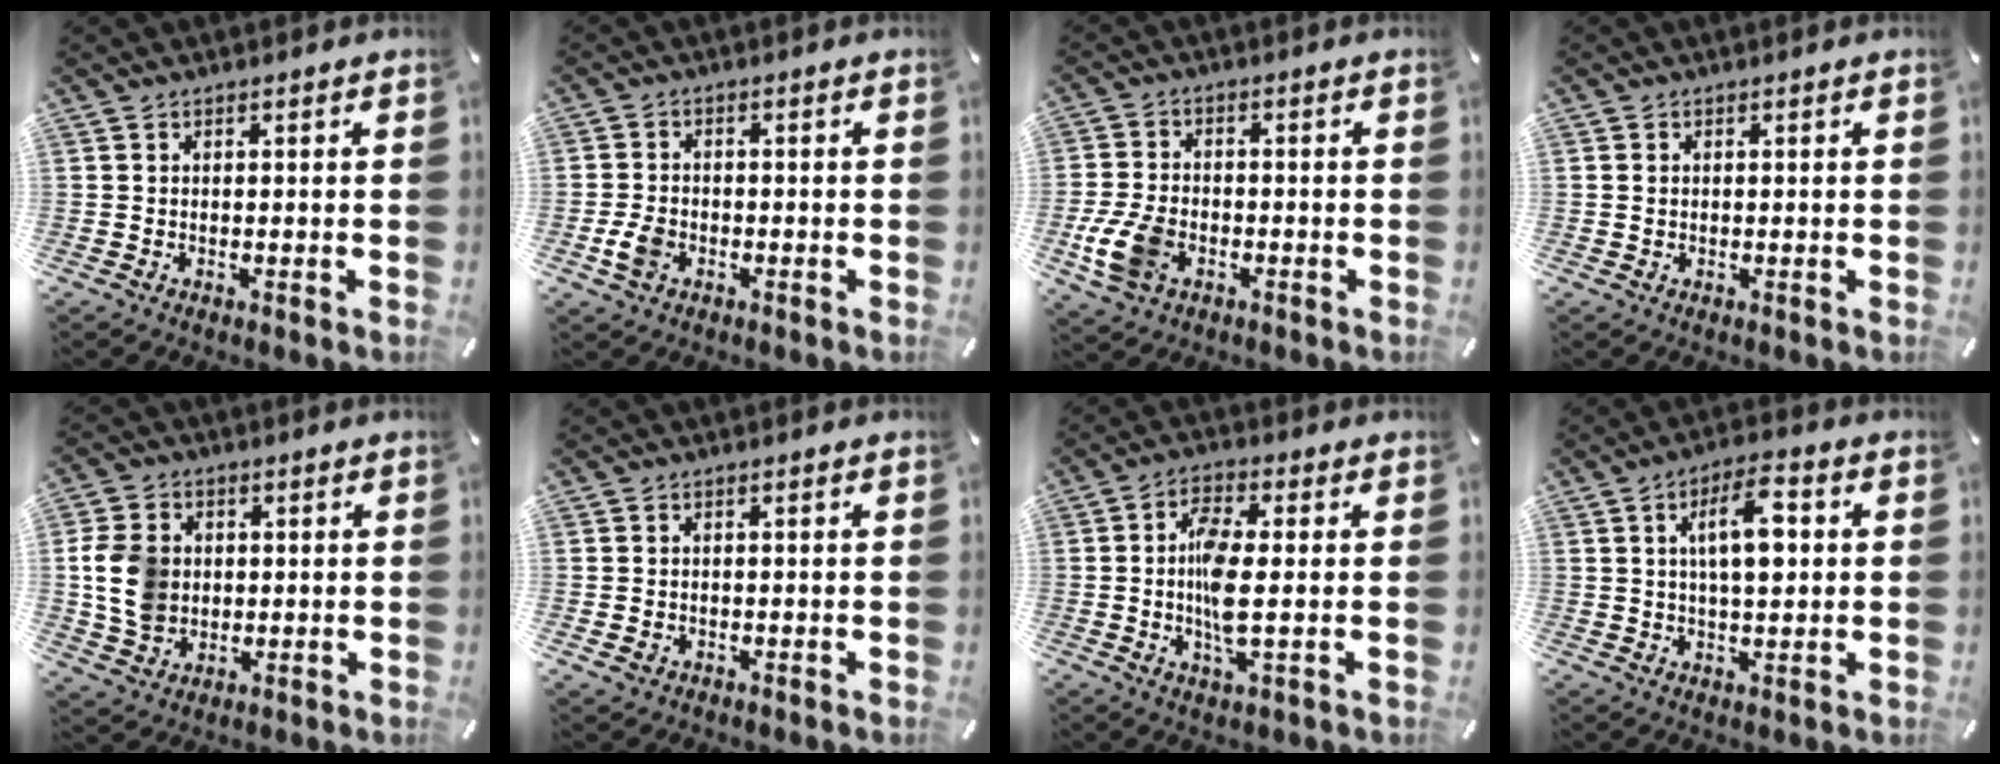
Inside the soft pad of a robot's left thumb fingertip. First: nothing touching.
{"total": 4.4, "force": [-1.6, 3.1, 2.7], "torque": [-0.065, 0.002, -0.031]}
{"total": 9.1, "force": [-3.2, 6.1, 5.9], "torque": [-0.134, 0.006, -0.056]}
{"total": 0.8, "force": [0.1, 0.8, 0.2], "torque": [-0.004, 0.006, 0.000]}
{"total": 9.8, "force": [0.5, 8.4, 5.1], "torque": [-0.120, 0.009, 0.011]}
{"total": 1.3, "force": [-0.4, 1.2, 0.5], "torque": [-0.008, 0.005, -0.009]}
{"total": 8.9, "force": [-0.3, 3.0, 8.4], "torque": [-0.176, -0.005, -0.008]}
{"total": 10.2, "force": [2.1, 4.3, 9.1], "torque": [-0.157, 0.002, 0.030]}